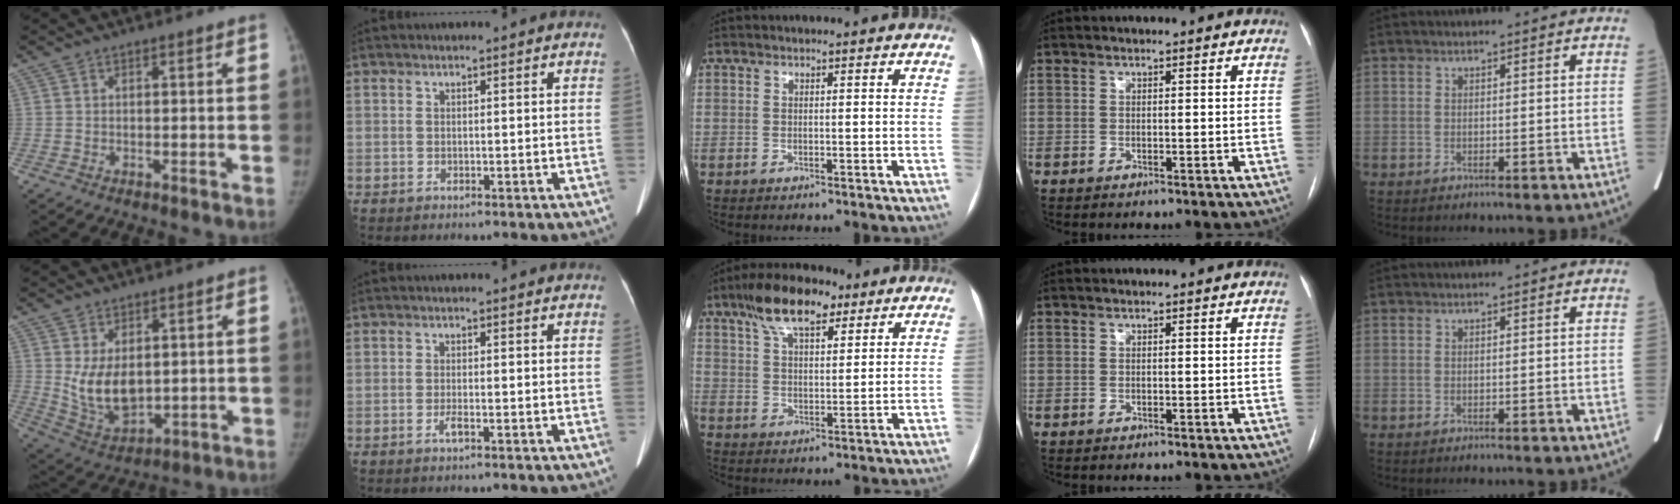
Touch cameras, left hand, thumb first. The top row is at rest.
{"thumb": {"total": 9.9, "force": [1.5, 6.4, 7.4], "torque": [-0.111, -0.023, 0.053]}, "index": {"total": 1.1, "force": [-0.7, 0.0, 0.9], "torque": [-0.024, -0.002, -0.012]}, "middle": {"total": 11.0, "force": [7.2, 4.1, 7.2], "torque": [-0.132, 0.023, 0.127]}}